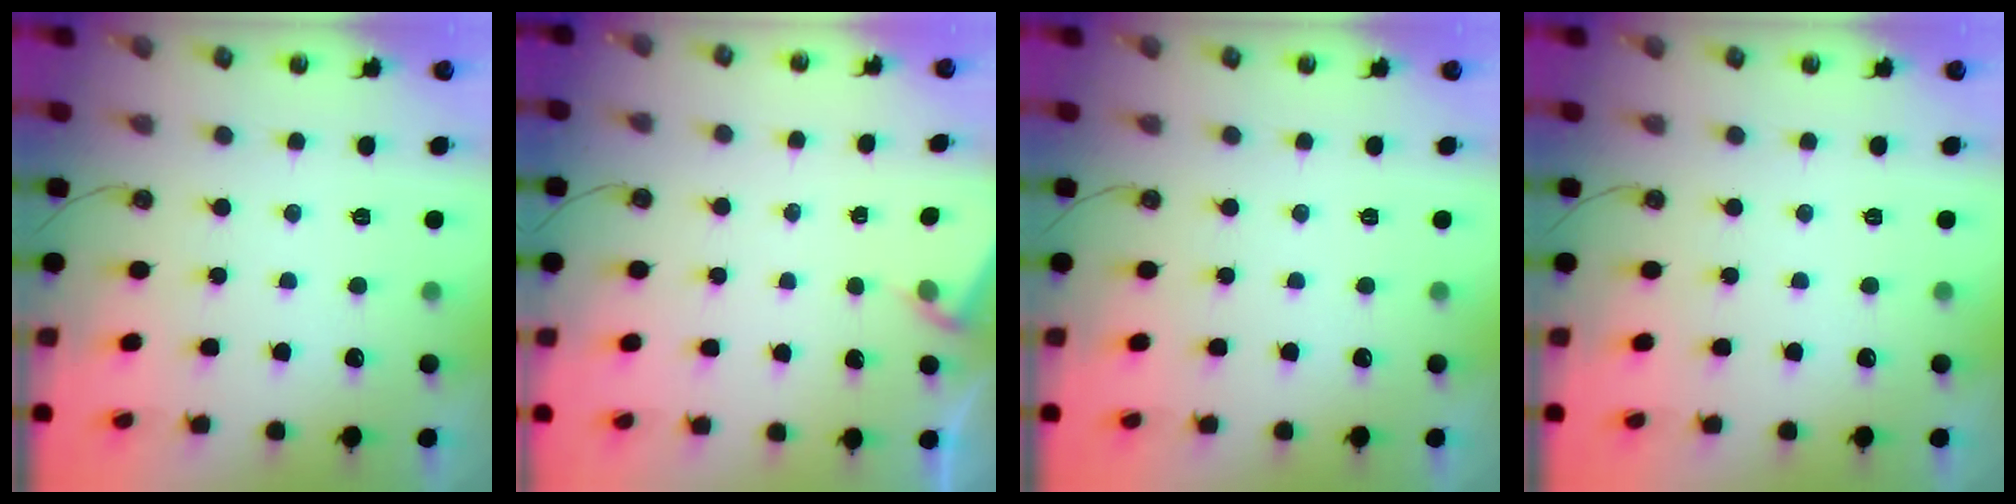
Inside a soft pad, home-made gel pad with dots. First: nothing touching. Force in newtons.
{"total": 3.0, "press": 2.9, "slide": 0.4}
{"total": 0.0}
{"total": 0.0}